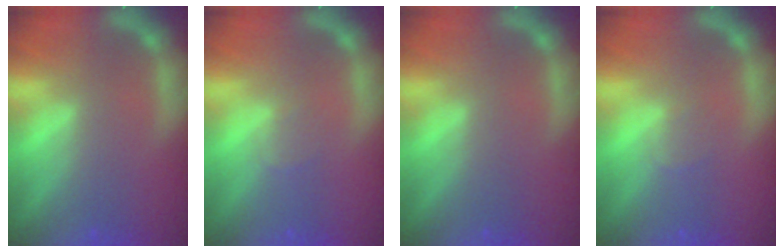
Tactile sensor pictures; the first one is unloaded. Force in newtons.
{"total": 1.0}
{"total": 0.0}
{"total": 1.0}